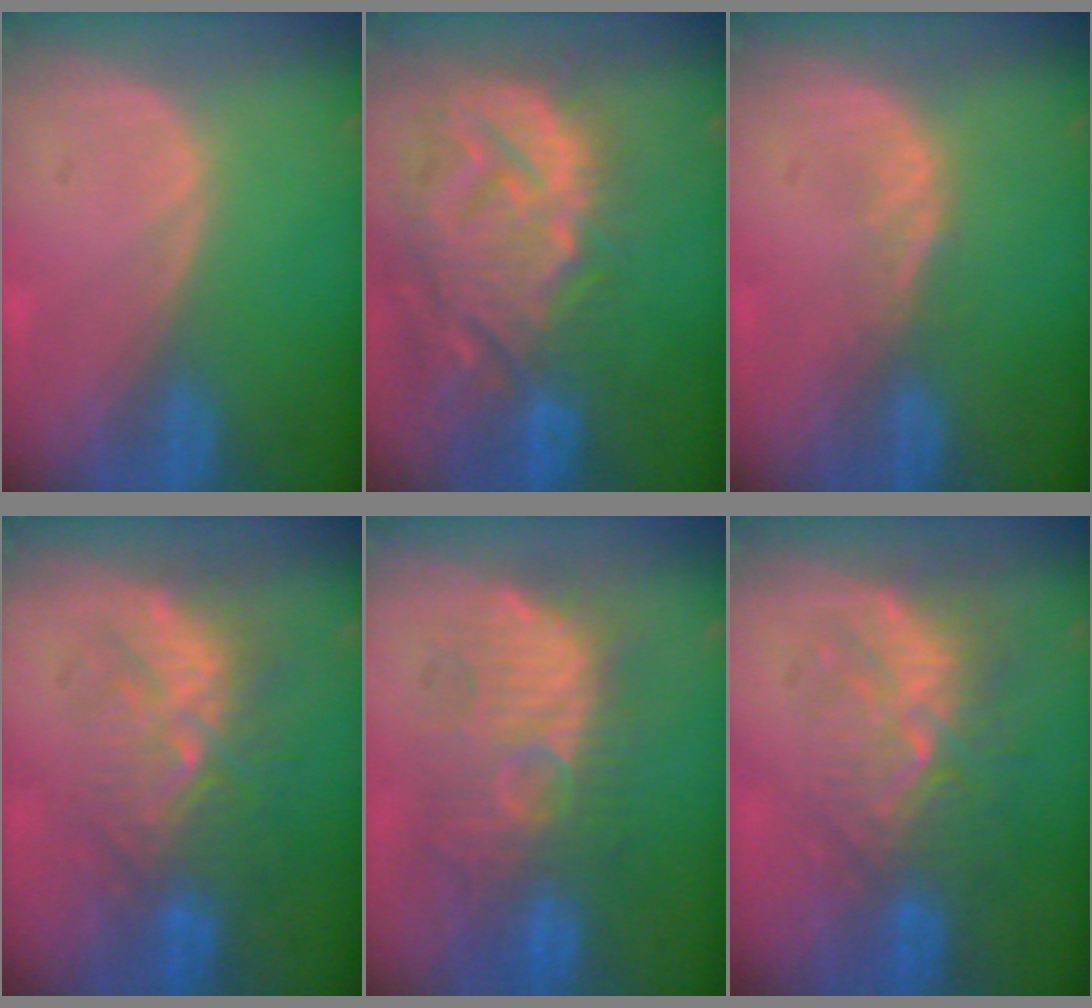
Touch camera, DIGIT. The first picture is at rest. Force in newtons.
{"total": 14.3, "press": 12.3, "slide": 7.4}
{"total": 1.4, "press": 1.4, "slide": 0.1}
{"total": 9.1, "press": 8.7, "slide": 2.7}
{"total": 10.3, "press": 10.3, "slide": 0.6}
{"total": 9.3, "press": 8.6, "slide": 3.5}